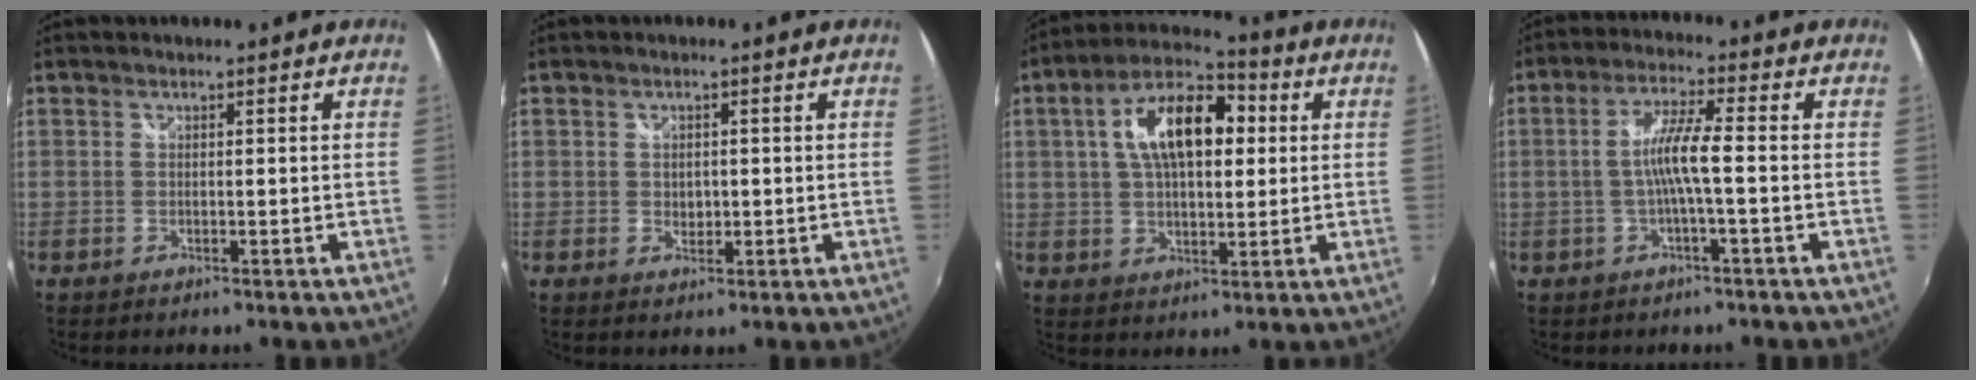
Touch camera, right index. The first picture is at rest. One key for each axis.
{"total": 1.8, "fx": 0.0, "fy": 1.6, "fz": 0.8, "tx": -0.011, "ty": -0.001, "tz": 0.002}
{"total": 14.7, "fx": 3.2, "fy": 7.5, "fz": 12.3, "tx": -0.215, "ty": 0.031, "tz": 0.045}
{"total": 6.1, "fx": -1.2, "fy": -0.2, "fz": 5.9, "tx": -0.123, "ty": 0.006, "tz": -0.021}